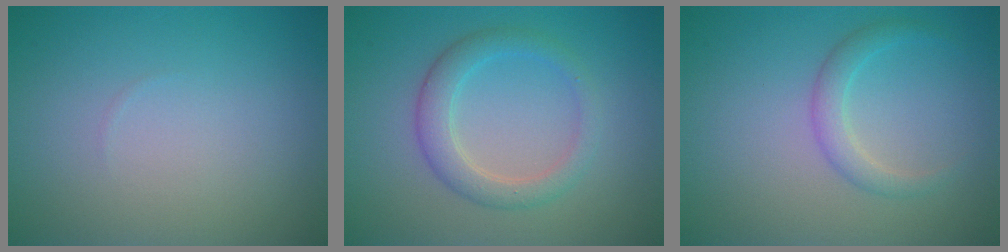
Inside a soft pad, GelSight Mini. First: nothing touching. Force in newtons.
{"total": 3.0, "press": 3.0, "slide": 0.1}
{"total": 1.9, "press": 1.9, "slide": 0.1}